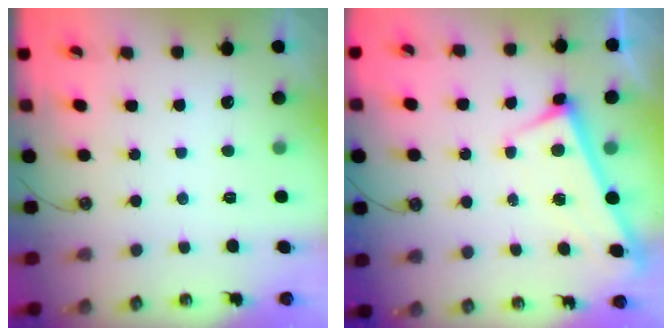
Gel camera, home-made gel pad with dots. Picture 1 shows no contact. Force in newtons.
{"total": 2.9, "press": 2.9, "slide": 0.1}